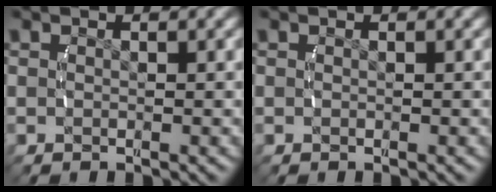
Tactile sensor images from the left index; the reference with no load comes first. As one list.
[{"total": 0.0}]